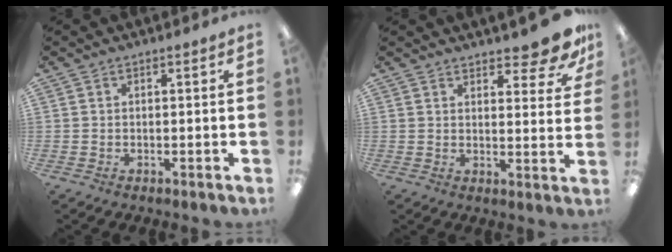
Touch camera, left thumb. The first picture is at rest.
{"total": 8.5, "force": [7.2, 2.3, 3.9], "torque": [-0.031, -0.056, 0.123]}